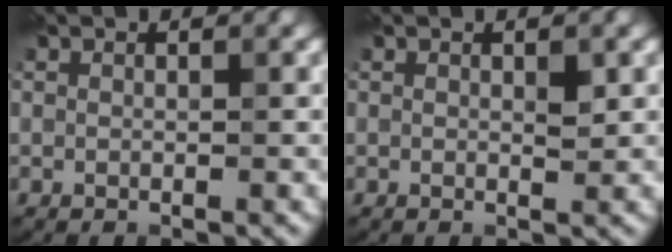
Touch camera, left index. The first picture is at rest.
{"total": 0.9, "force": [0.2, 0.3, 0.8], "torque": [-0.010, -0.002, 0.003]}